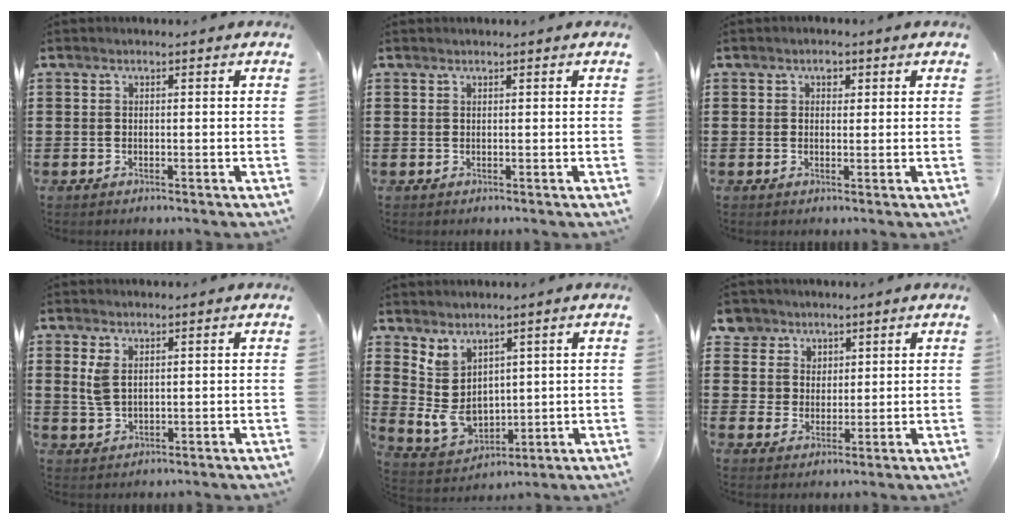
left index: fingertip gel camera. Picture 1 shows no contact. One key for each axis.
{"total": 0.0}
{"total": 1.8, "fx": 0.9, "fy": 1.2, "fz": 0.8, "tx": -0.002, "ty": 0.004, "tz": 0.012}
{"total": 3.0, "fx": 1.1, "fy": 1.7, "fz": 2.2, "tx": -0.059, "ty": 0.005, "tz": 0.017}
{"total": 6.4, "fx": 2.1, "fy": 4.8, "fz": 3.7, "tx": -0.102, "ty": -0.002, "tz": 0.041}
{"total": 5.2, "fx": 2.7, "fy": 4.4, "fz": 0.0, "tx": -0.022, "ty": 0.004, "tz": 0.048}